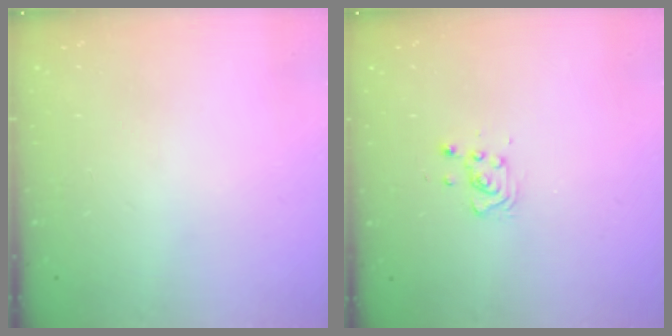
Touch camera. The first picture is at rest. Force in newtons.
{"total": 4.7, "press": 4.6, "slide": 1.1}